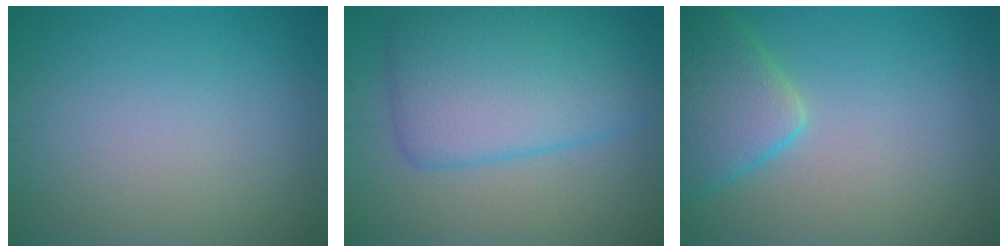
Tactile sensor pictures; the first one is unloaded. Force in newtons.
{"total": 8.1, "press": 8.1, "slide": 0.2}
{"total": 5.2, "press": 5.2, "slide": 0.4}